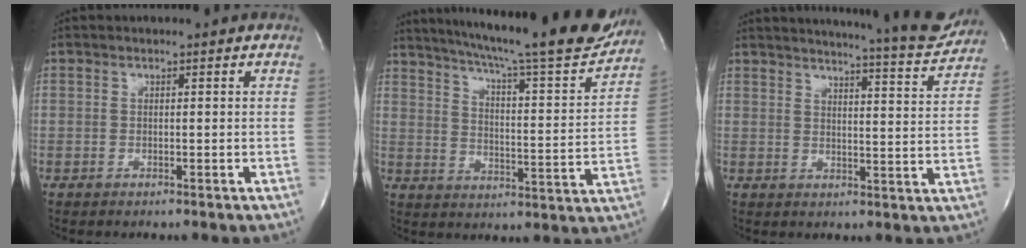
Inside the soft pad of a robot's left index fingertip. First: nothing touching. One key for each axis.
{"total": 25.2, "fx": 22.1, "fy": 2.1, "fz": 11.9, "tx": -0.193, "ty": -0.046, "tz": 0.288}
{"total": 16.7, "fx": 15.8, "fy": 0.9, "fz": 5.5, "tx": -0.079, "ty": -0.058, "tz": 0.182}